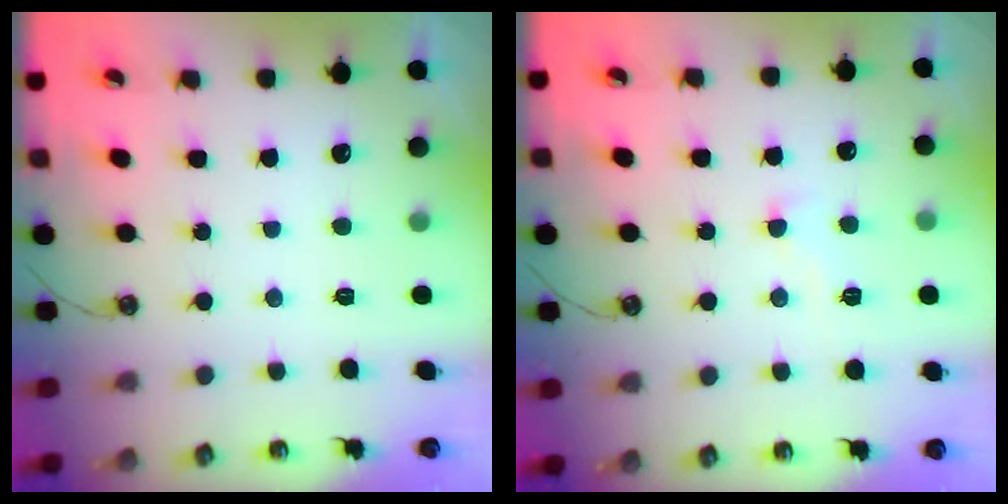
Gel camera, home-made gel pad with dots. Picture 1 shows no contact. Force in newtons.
{"total": 1.9, "press": 1.8, "slide": 0.5}